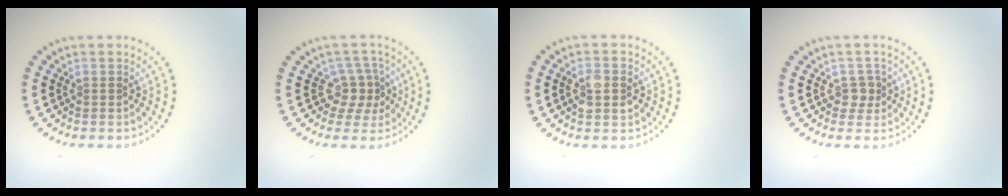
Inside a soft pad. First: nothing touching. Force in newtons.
{"total": 2.9, "press": 2.2, "slide": 1.9}
{"total": 2.8, "press": 2.8, "slide": 0.1}
{"total": 1.6, "press": 1.4, "slide": 0.8}